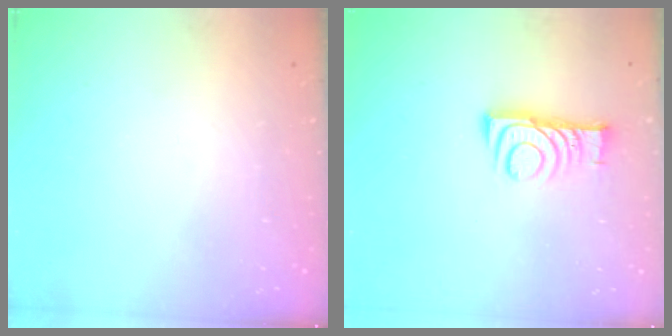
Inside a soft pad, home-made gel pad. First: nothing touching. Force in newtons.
{"total": 8.8, "press": 8.8, "slide": 0.1}